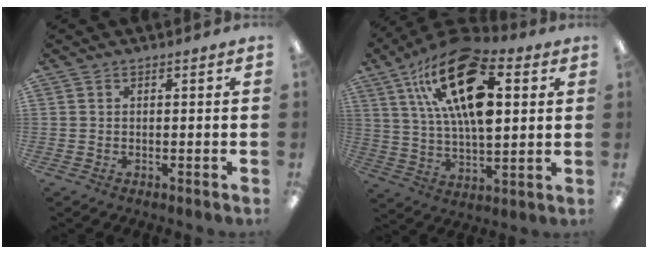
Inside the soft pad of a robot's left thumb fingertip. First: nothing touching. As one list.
[{"total": 23.2, "force": [10.1, 10.9, 17.8], "torque": [-0.320, -0.037, 0.162]}]